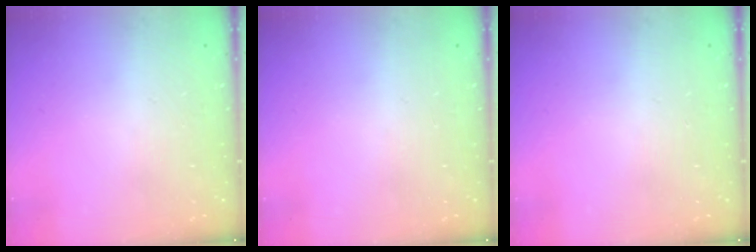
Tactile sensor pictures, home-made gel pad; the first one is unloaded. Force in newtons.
{"total": 0.0}
{"total": 0.0}